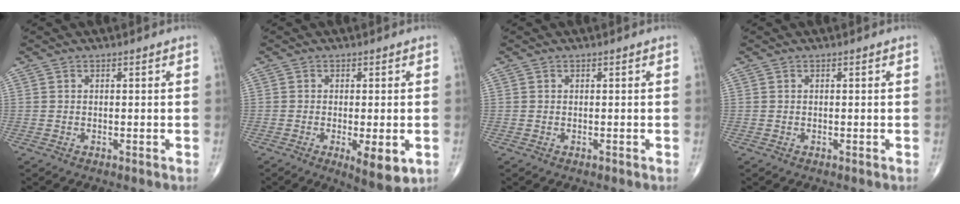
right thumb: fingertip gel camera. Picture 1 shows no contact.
{"total": 7.0, "force": [-2.1, 2.2, 6.3], "torque": [-0.092, -0.018, -0.028]}
{"total": 0.0}
{"total": 0.0}